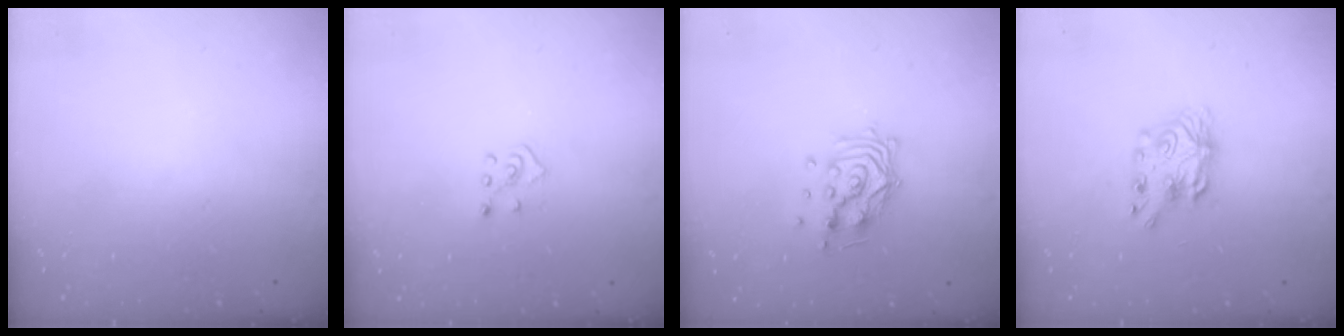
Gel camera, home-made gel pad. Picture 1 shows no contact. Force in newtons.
{"total": 2.3, "press": 2.3, "slide": 0.5}
{"total": 10.8, "press": 10.7, "slide": 1.1}
{"total": 7.7, "press": 7.7, "slide": 0.7}